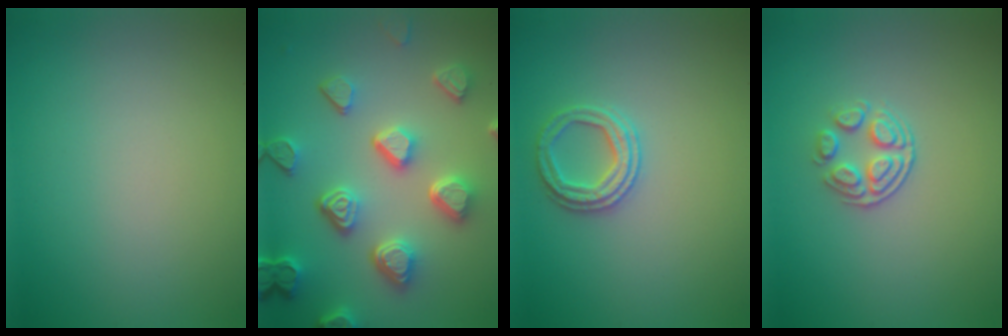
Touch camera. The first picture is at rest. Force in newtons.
{"total": 6.7, "press": 5.3, "slide": 4.1}
{"total": 2.4, "press": 2.4, "slide": 0.2}
{"total": 2.4, "press": 1.8, "slide": 1.6}